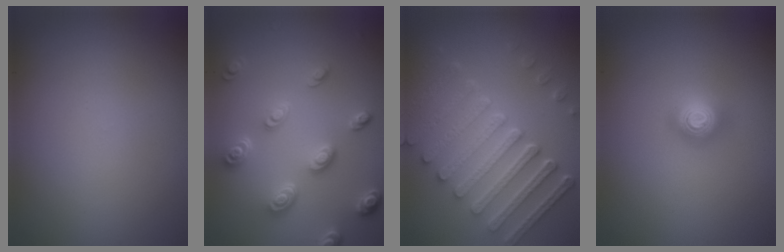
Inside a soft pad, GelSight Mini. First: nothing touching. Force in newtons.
{"total": 4.7, "press": 3.6, "slide": 3.0}
{"total": 7.9, "press": 6.0, "slide": 5.1}
{"total": 2.0, "press": 2.0, "slide": 0.1}